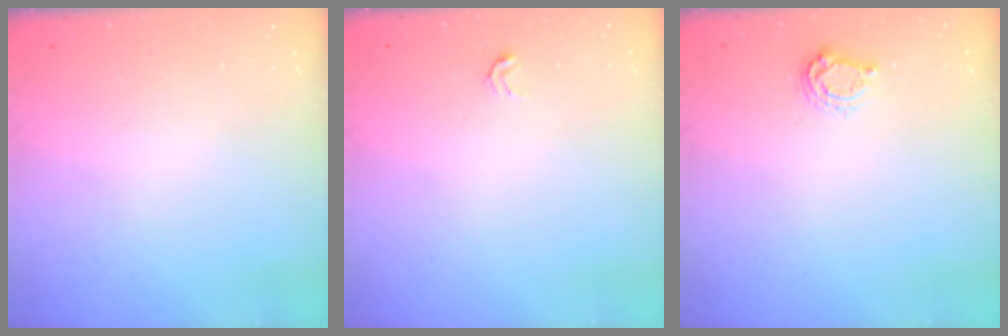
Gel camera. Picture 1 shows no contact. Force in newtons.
{"total": 2.5, "press": 2.5, "slide": 0.5}
{"total": 5.8, "press": 5.7, "slide": 0.7}